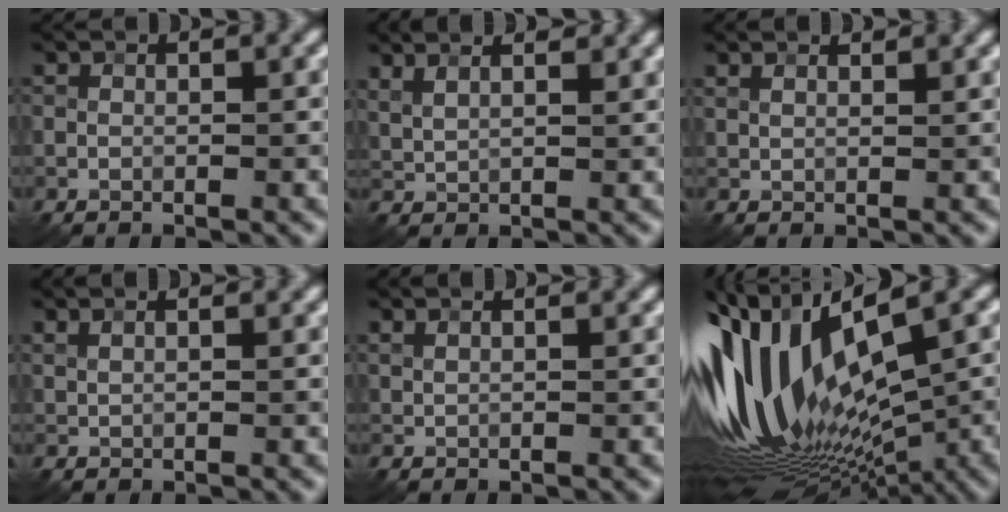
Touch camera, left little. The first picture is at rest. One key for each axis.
{"total": 5.0, "fx": 3.7, "fy": 1.8, "fz": 2.8, "tx": -0.046, "ty": 0.029, "tz": 0.042}
{"total": 3.0, "fx": 2.4, "fy": 1.1, "fz": 1.4, "tx": -0.020, "ty": 0.013, "tz": 0.017}
{"total": 3.2, "fx": 2.4, "fy": 1.3, "fz": 1.6, "tx": -0.014, "ty": 0.021, "tz": 0.016}
{"total": 3.3, "fx": 2.5, "fy": 1.4, "fz": 1.6, "tx": -0.014, "ty": 0.024, "tz": 0.016}
{"total": 15.4, "fx": 1.4, "fy": 7.0, "fz": 13.7, "tx": -0.289, "ty": 0.009, "tz": 0.033}